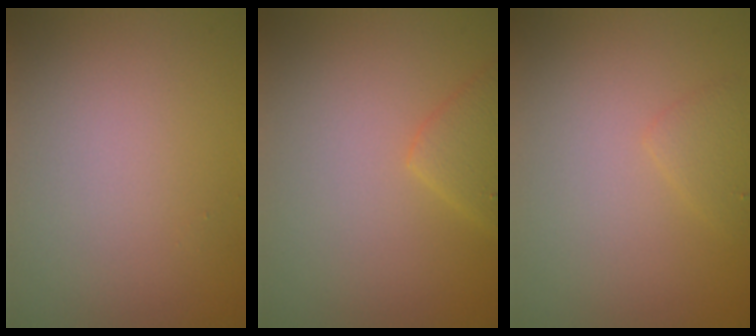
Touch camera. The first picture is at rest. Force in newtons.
{"total": 2.3, "press": 2.3, "slide": 0.1}
{"total": 1.3, "press": 1.3, "slide": 0.1}